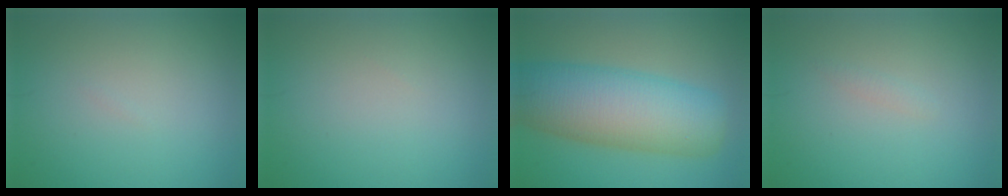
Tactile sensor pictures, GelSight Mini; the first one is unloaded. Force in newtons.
{"total": 0.0}
{"total": 10.8, "press": 10.8, "slide": 0.4}
{"total": 0.6, "press": 0.6, "slide": 0.0}